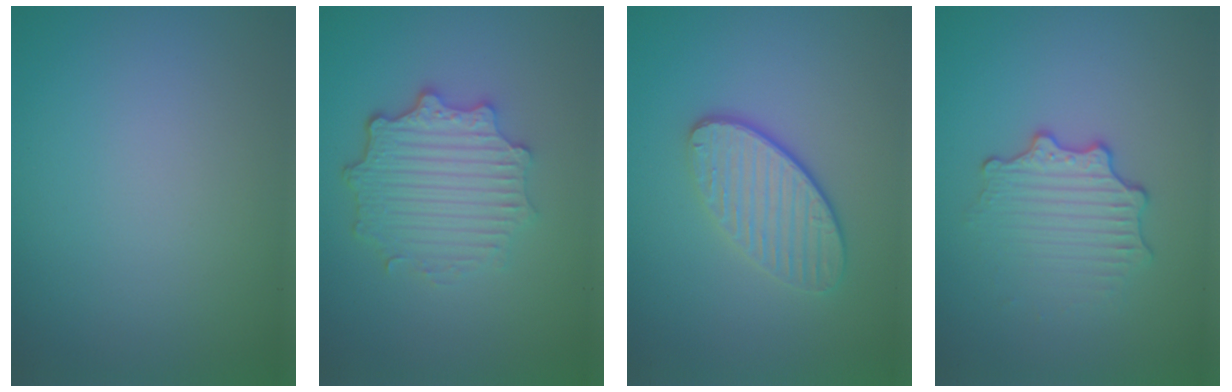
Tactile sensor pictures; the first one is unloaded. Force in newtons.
{"total": 4.7, "press": 3.7, "slide": 2.9}
{"total": 3.6, "press": 2.9, "slide": 2.1}
{"total": 3.2, "press": 2.5, "slide": 1.9}